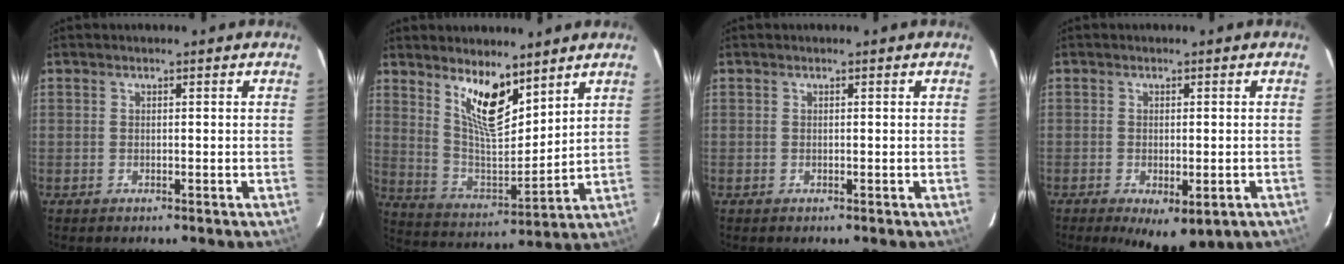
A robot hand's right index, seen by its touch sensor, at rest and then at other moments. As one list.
[{"total": 11.8, "force": [7.9, 3.8, 7.9], "torque": [-0.145, -0.009, 0.156]}, {"total": 0.0}, {"total": 8.8, "force": [-4.9, 3.5, 6.4], "torque": [-0.110, -0.029, -0.061]}]